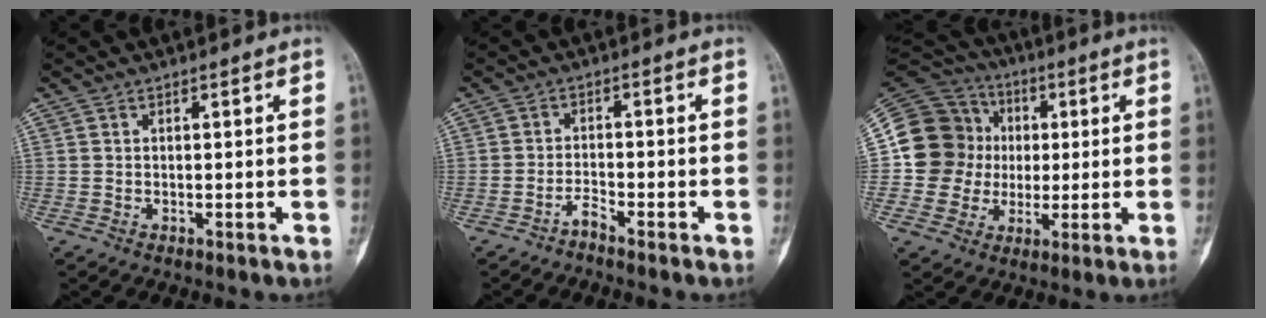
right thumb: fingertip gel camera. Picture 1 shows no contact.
{"total": 2.0, "force": [-1.9, 0.2, 0.7], "torque": [-0.017, 0.012, -0.037]}
{"total": 16.7, "force": [0.8, 15.9, 5.0], "torque": [-0.066, 0.044, 0.017]}